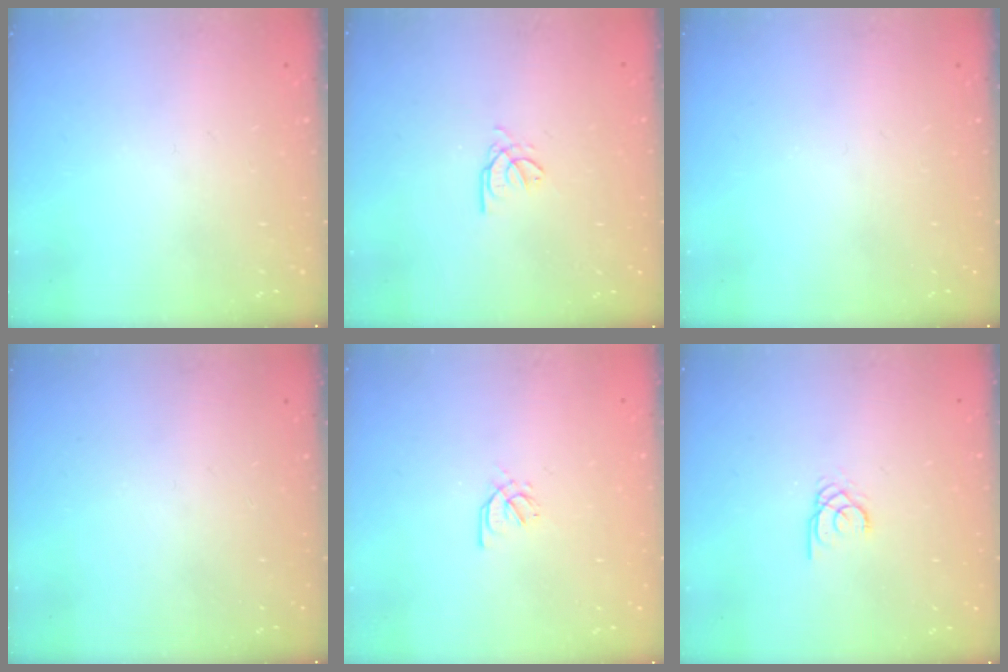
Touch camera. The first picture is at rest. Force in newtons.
{"total": 2.6, "press": 2.6, "slide": 0.3}
{"total": 0.0}
{"total": 0.0}
{"total": 2.6, "press": 2.5, "slide": 0.7}
{"total": 1.9, "press": 1.9, "slide": 0.0}